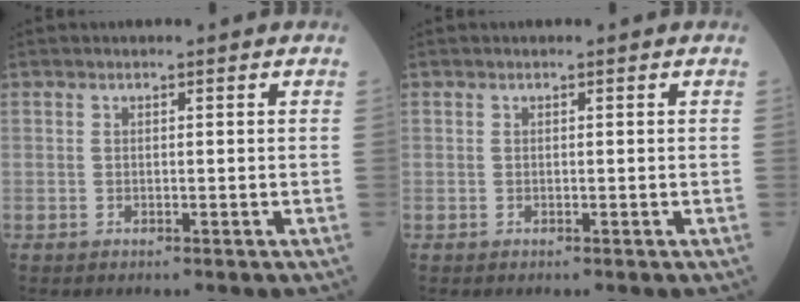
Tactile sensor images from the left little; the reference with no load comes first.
{"total": 0.0}